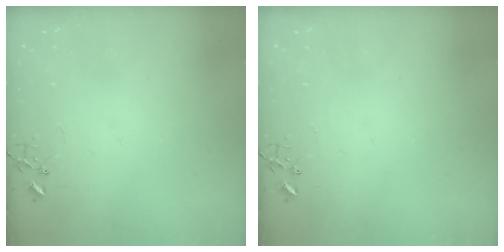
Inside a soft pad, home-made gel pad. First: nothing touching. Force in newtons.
{"total": 0.0}